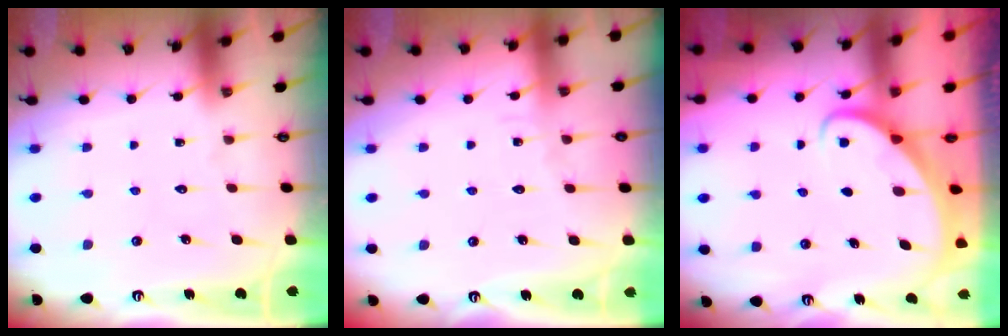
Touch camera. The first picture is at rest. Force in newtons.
{"total": 4.4, "press": 4.4, "slide": 0.5}
{"total": 2.4, "press": 2.4, "slide": 0.2}